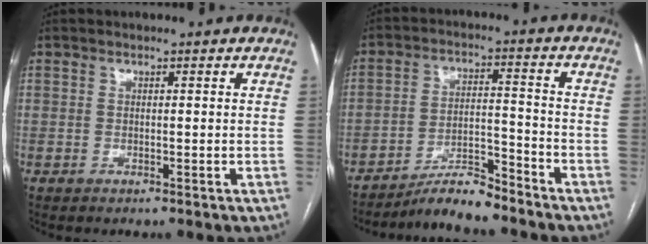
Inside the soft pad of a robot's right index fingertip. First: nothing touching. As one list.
[{"total": 7.4, "force": [-6.9, 0.5, 2.6], "torque": [-0.041, 0.002, -0.119]}]